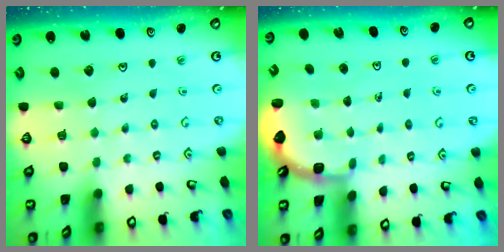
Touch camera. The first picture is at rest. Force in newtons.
{"total": 2.2, "press": 1.8, "slide": 1.3}